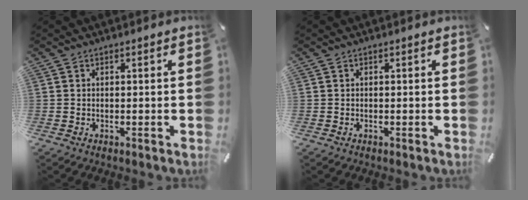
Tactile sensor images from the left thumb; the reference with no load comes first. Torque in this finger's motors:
{"motor_torque": [-0.10, -0.08, -0.05, 0.00, 0.02]}